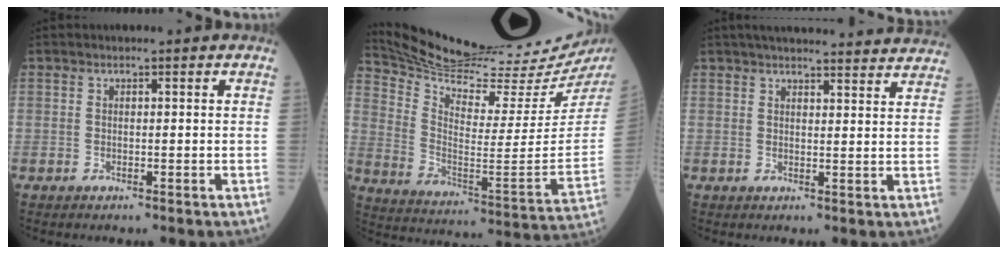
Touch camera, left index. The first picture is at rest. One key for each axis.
{"total": 28.3, "fx": 25.7, "fy": 0.5, "fz": 11.8, "tx": -0.201, "ty": -0.103, "tz": 0.366}
{"total": 21.0, "fx": 19.7, "fy": 1.7, "fz": 7.1, "tx": -0.092, "ty": 0.013, "tz": 0.245}